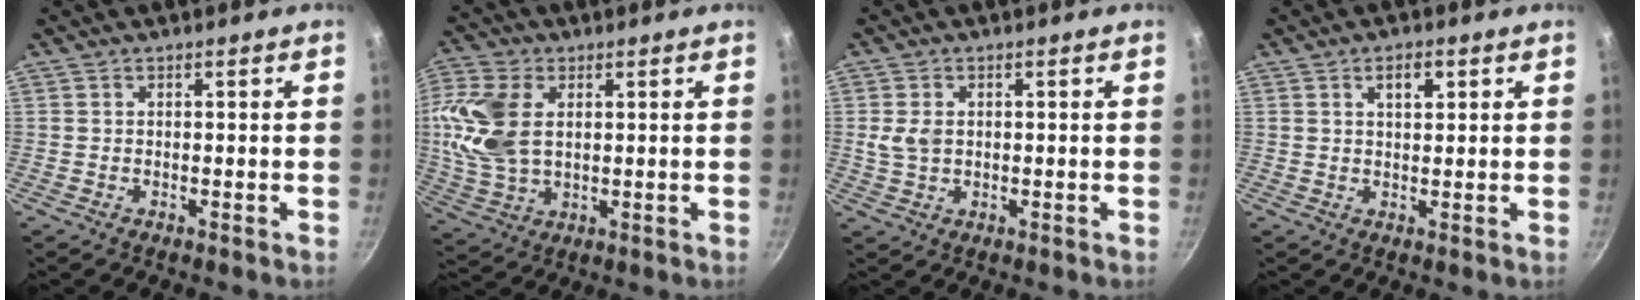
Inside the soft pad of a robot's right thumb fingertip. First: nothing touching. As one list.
[{"total": 13.2, "force": [2.5, 8.5, 9.7], "torque": [-0.193, -0.004, 0.050]}, {"total": 4.0, "force": [0.6, 2.9, 2.6], "torque": [-0.046, -0.002, 0.013]}, {"total": 3.6, "force": [1.6, 1.8, 2.7], "torque": [-0.033, -0.002, 0.026]}]